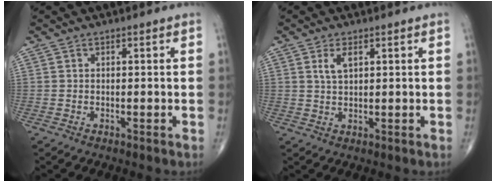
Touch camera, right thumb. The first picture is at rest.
{"total": 3.1, "force": [1.3, 1.4, 2.4], "torque": [-0.048, -0.002, 0.029]}